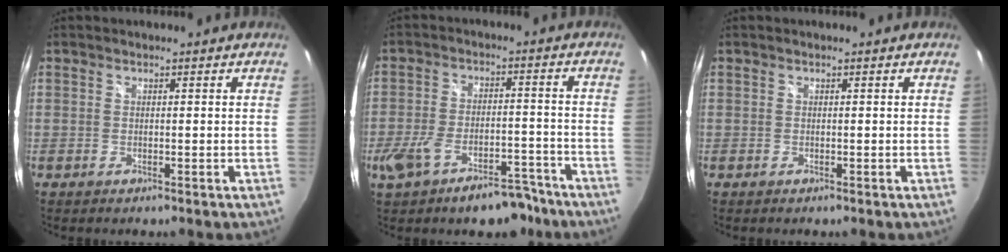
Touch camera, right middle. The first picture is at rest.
{"total": 12.1, "force": [-8.3, 5.4, 7.0], "torque": [-0.140, 0.007, -0.121]}
{"total": 0.0}